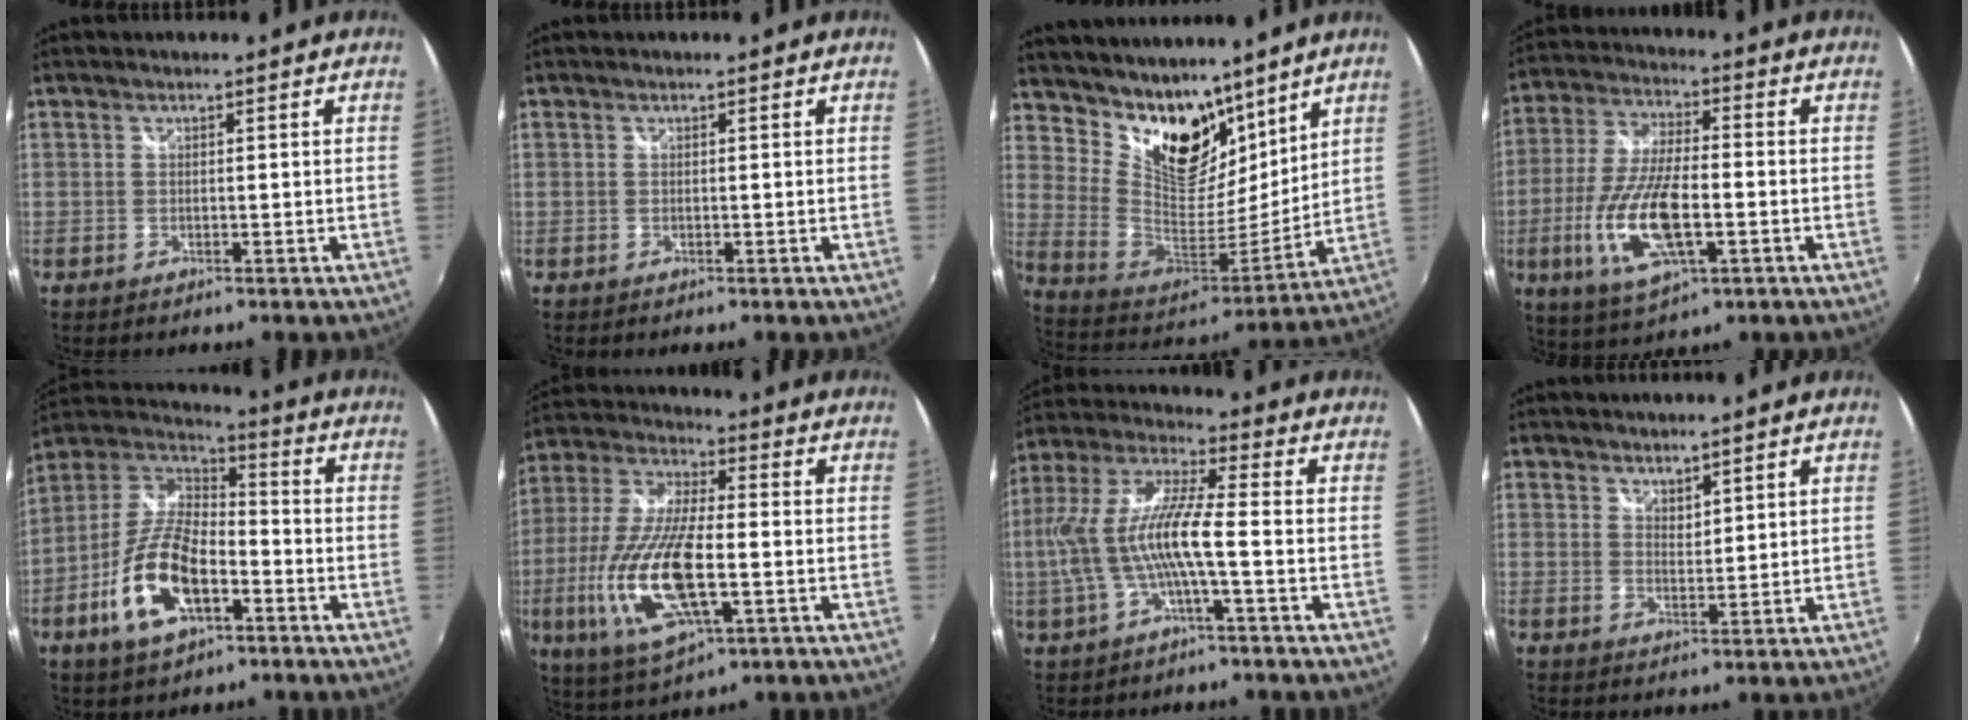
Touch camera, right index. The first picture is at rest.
{"total": 0.0}
{"total": 18.0, "force": [12.6, 10.1, 8.0], "torque": [-0.170, 0.005, 0.237]}
{"total": 15.6, "force": [-4.2, 5.6, 14.0], "torque": [-0.296, -0.013, -0.078]}
{"total": 15.9, "force": [-6.3, 7.5, 12.5], "torque": [-0.266, -0.004, -0.120]}
{"total": 17.2, "force": [-4.6, 5.9, 15.5], "torque": [-0.329, -0.016, -0.085]}
{"total": 12.4, "force": [-2.2, 1.5, 12.1], "torque": [-0.233, -0.001, -0.035]}
{"total": 2.4, "force": [2.2, 0.9, 0.6], "torque": [-0.006, 0.001, 0.039]}